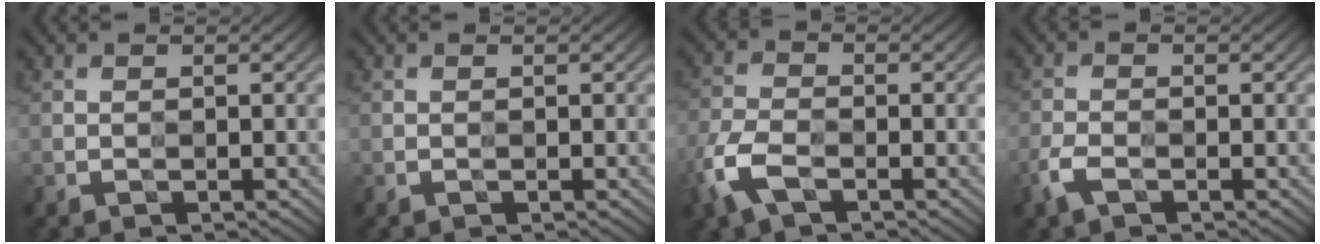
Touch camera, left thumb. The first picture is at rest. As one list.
[{"total": 0.0}, {"total": 5.7, "force": [-3.1, 3.1, 3.5], "torque": [-0.093, -0.008, -0.069]}, {"total": 2.5, "force": [-1.7, 1.3, 1.3], "torque": [-0.033, -0.007, -0.038]}]